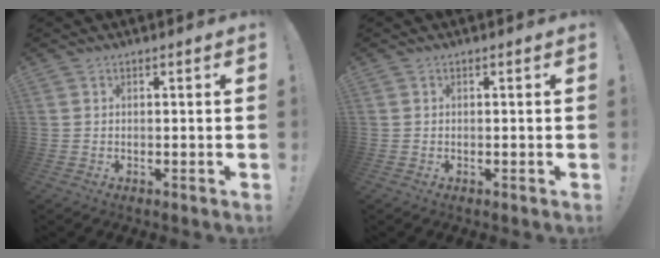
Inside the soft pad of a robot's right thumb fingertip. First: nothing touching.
{"total": 0.0}